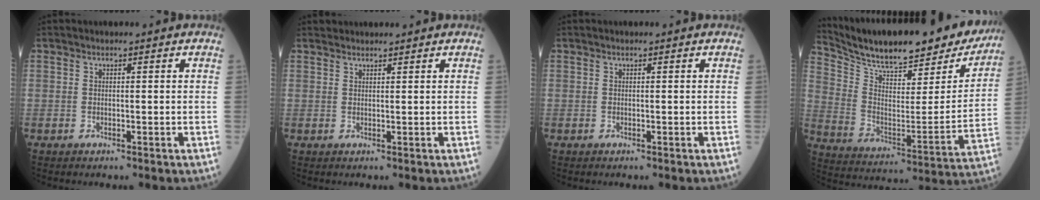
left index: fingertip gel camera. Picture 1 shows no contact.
{"total": 2.1, "force": [2.1, 0.4, 0.3], "torque": [-0.005, 0.024, 0.036]}
{"total": 0.0}
{"total": 26.9, "force": [23.5, 6.2, 11.4], "torque": [-0.192, -0.033, 0.336]}